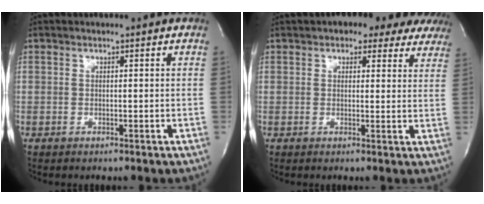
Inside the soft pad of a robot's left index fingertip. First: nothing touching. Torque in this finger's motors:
{"motor_torque": [0.22, -0.56, 0.53, 0.12]}